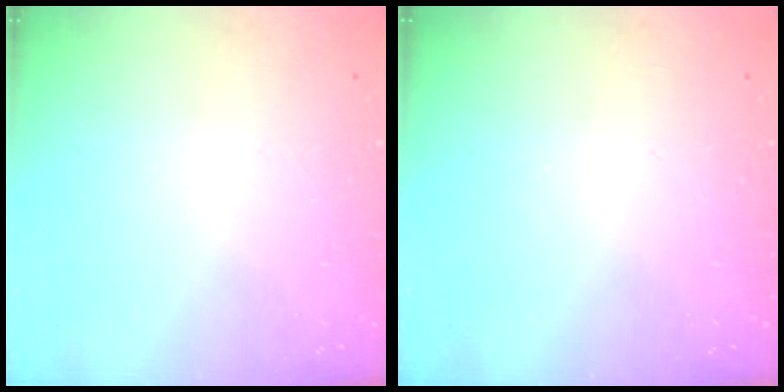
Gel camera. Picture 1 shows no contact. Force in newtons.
{"total": 0.0}